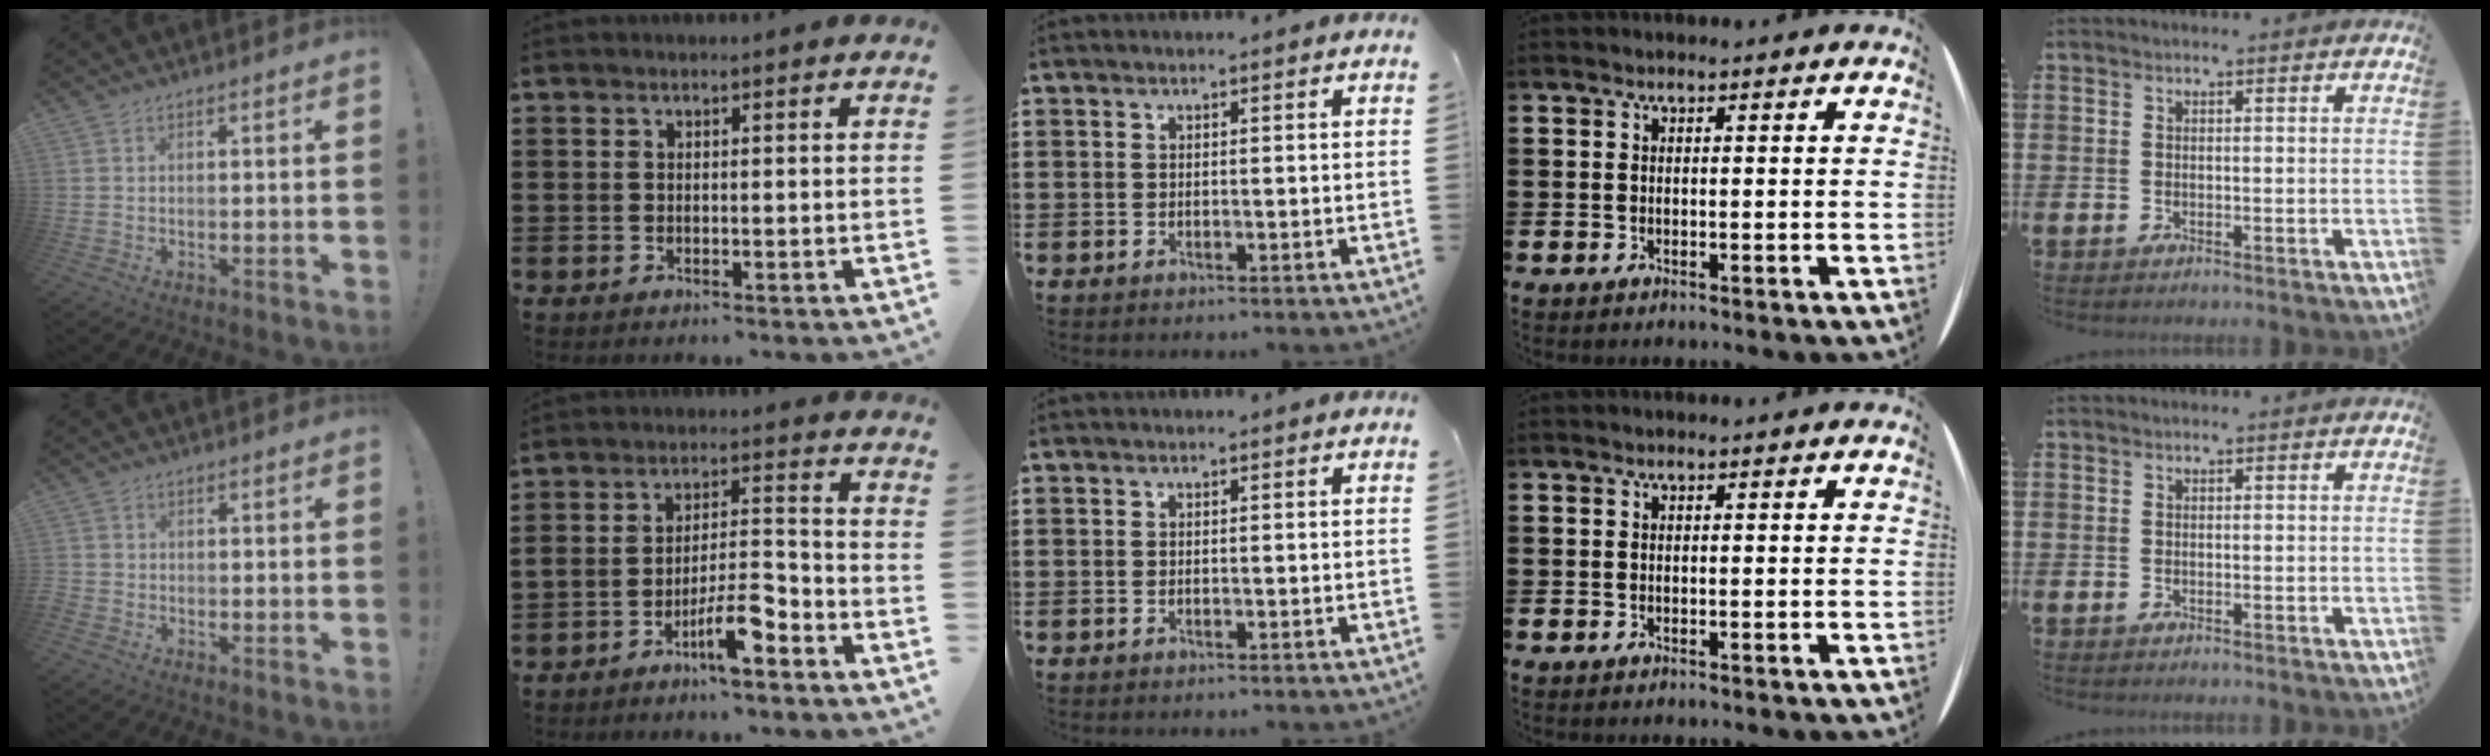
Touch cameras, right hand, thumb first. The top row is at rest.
{"thumb": {"total": 1.7, "force": [-1.1, 1.1, 0.5], "torque": [-0.006, 0.007, -0.021]}, "index": {"total": 7.6, "force": [-5.1, 1.9, 5.3], "torque": [-0.096, 0.010, -0.092]}}